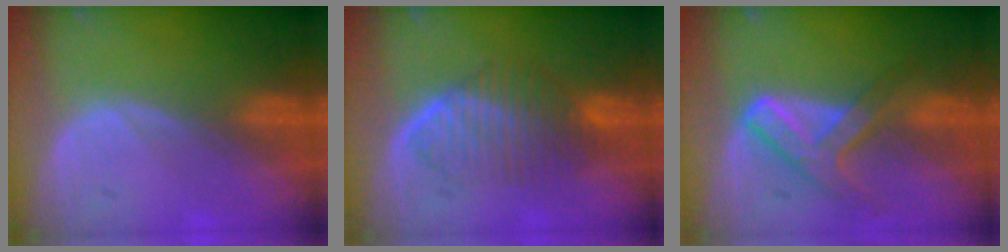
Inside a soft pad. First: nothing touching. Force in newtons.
{"total": 6.8, "press": 6.5, "slide": 1.8}
{"total": 7.2, "press": 6.2, "slide": 3.8}